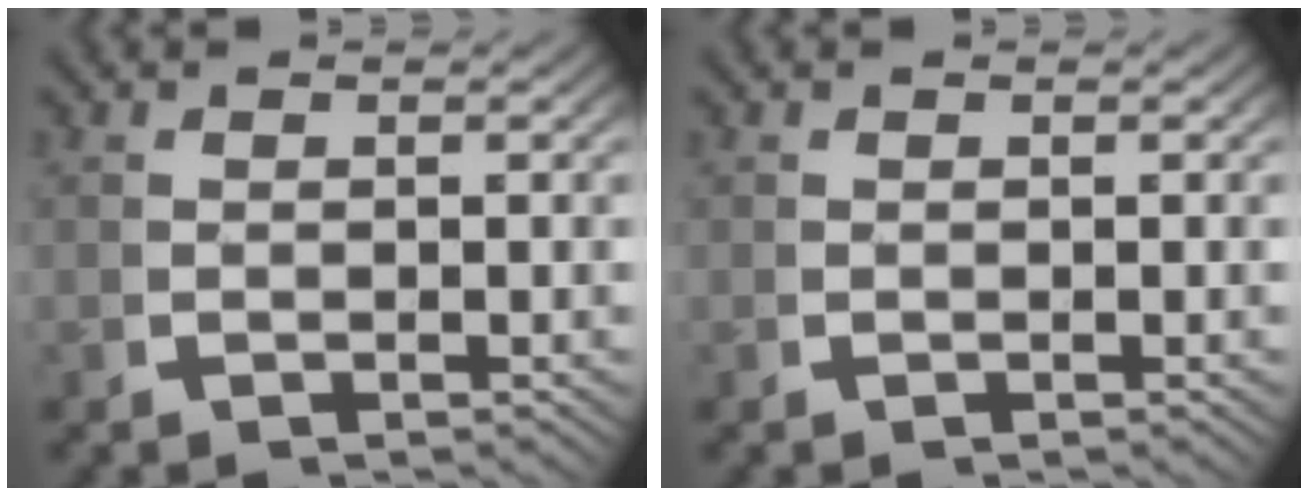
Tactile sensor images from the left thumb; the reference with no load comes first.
{"total": 0.0}